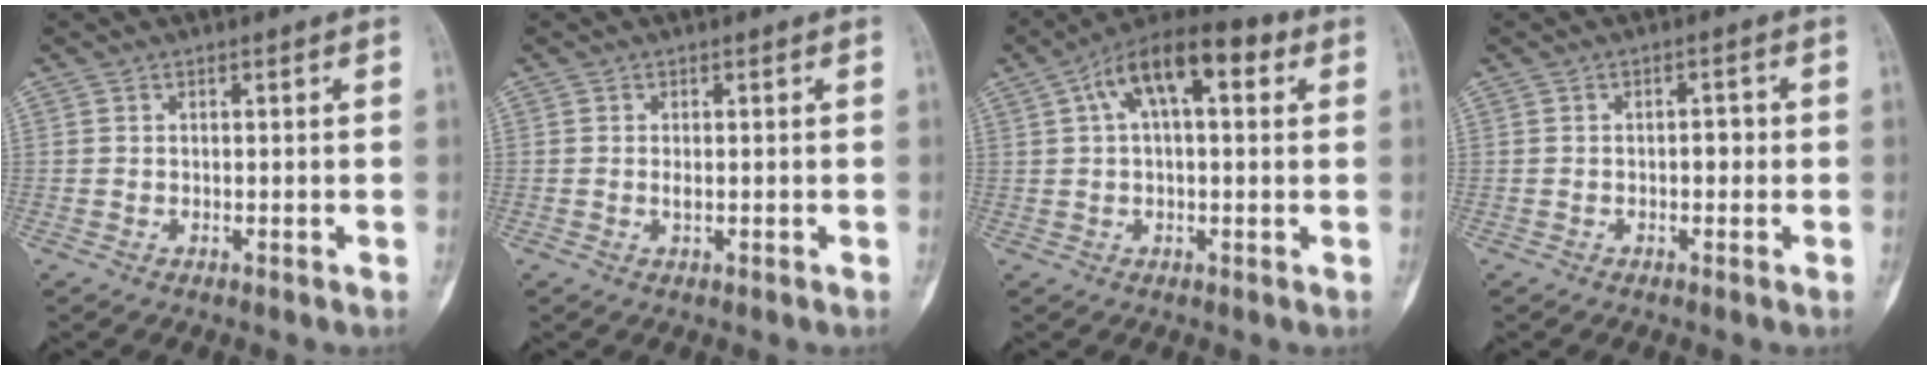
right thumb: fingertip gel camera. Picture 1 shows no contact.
{"total": 0.8, "force": [0.0, 0.4, 0.7], "torque": [-0.016, -0.001, 0.000]}
{"total": 13.2, "force": [4.4, 5.9, 10.9], "torque": [-0.171, 0.038, 0.062]}
{"total": 2.1, "force": [-0.3, 1.4, 1.6], "torque": [-0.008, 0.007, -0.008]}